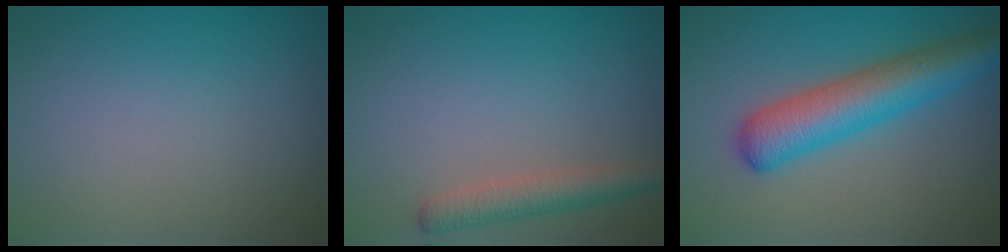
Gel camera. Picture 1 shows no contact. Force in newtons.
{"total": 2.9, "press": 2.9, "slide": 0.2}
{"total": 6.4, "press": 6.4, "slide": 0.3}